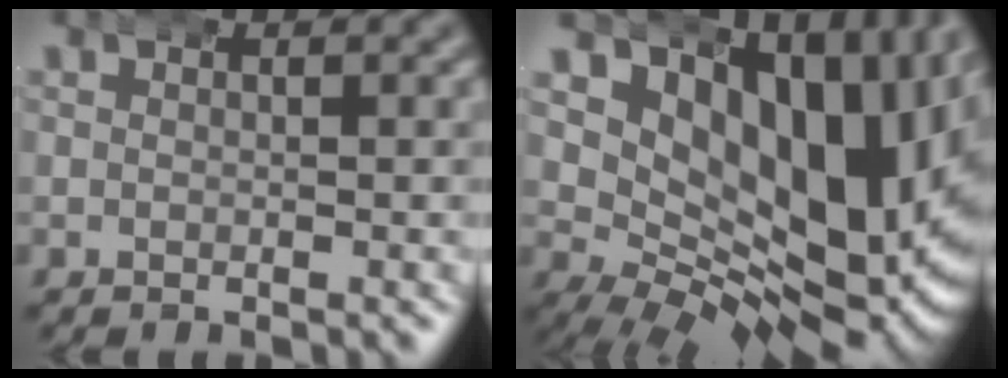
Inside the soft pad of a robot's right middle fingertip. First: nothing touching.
{"total": 20.1, "force": [5.2, 12.0, 15.3], "torque": [-0.223, 0.004, 0.085]}